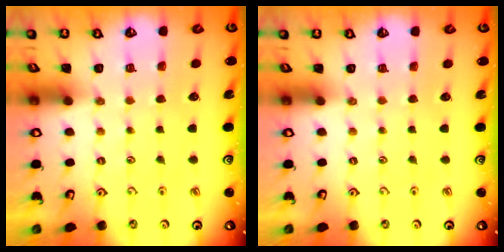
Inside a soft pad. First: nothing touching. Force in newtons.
{"total": 0.0}